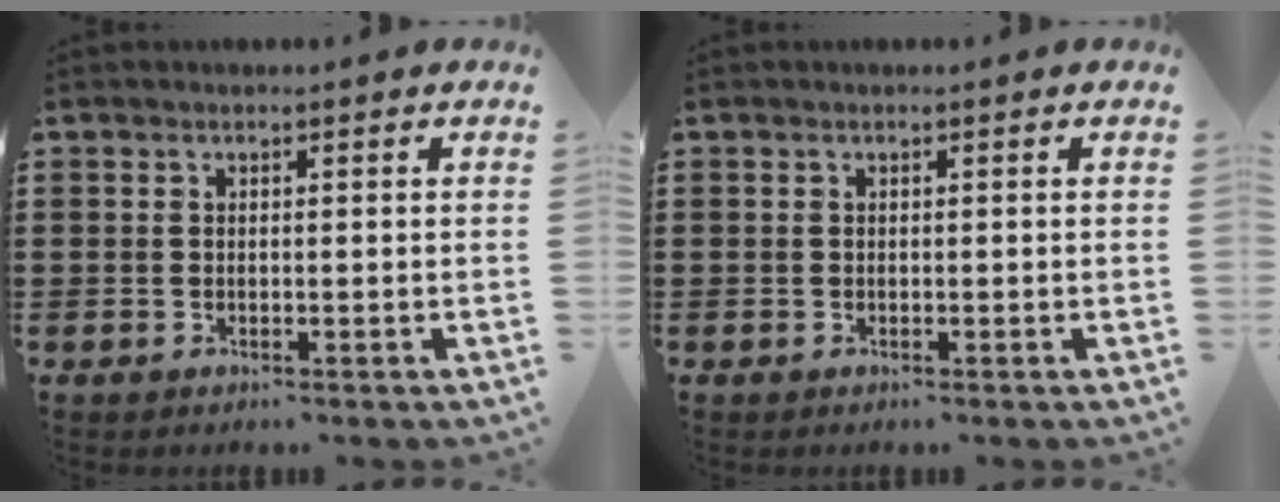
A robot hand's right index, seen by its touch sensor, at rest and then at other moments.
{"total": 0.0}